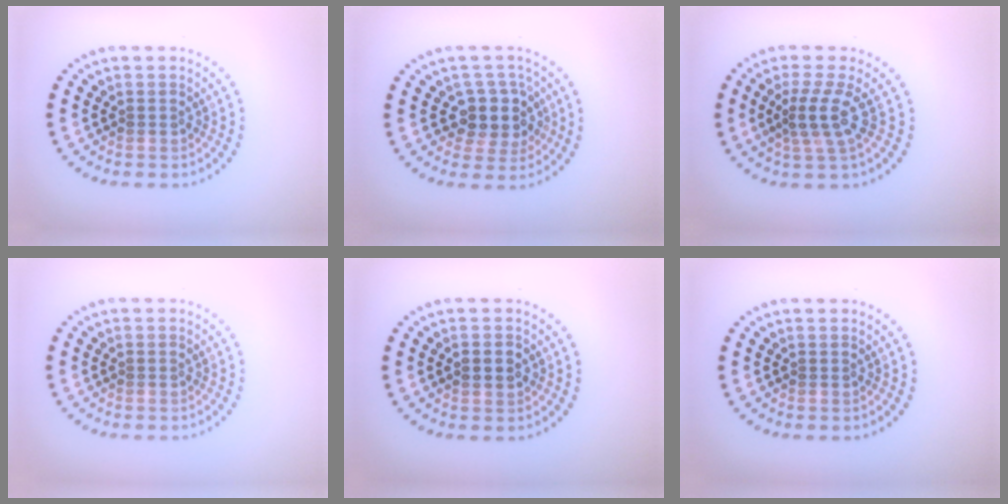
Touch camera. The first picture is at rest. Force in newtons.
{"total": 3.4, "press": 3.0, "slide": 1.5}
{"total": 3.0, "press": 2.2, "slide": 2.1}
{"total": 0.0}
{"total": 2.2, "press": 2.2, "slide": 0.2}
{"total": 0.0}